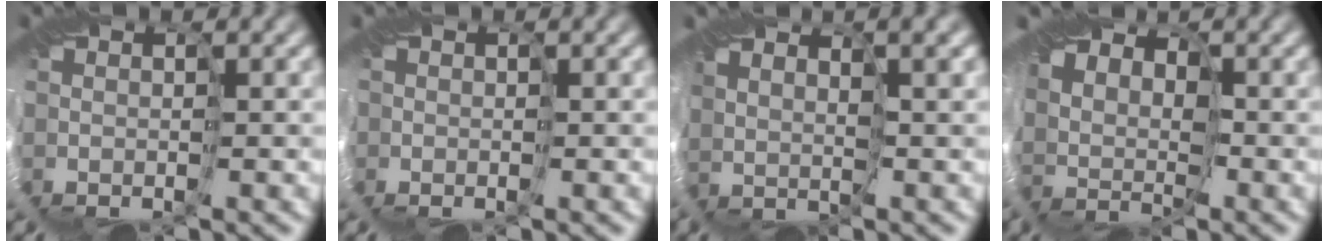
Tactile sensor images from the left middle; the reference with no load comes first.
{"total": 1.5, "force": [-0.7, 1.3, 0.0], "torque": [-0.004, -0.009, -0.010]}
{"total": 3.2, "force": [3.0, 0.5, 1.0], "torque": [-0.020, 0.010, 0.059]}
{"total": 4.6, "force": [3.4, 2.6, 1.7], "torque": [-0.040, 0.007, 0.050]}